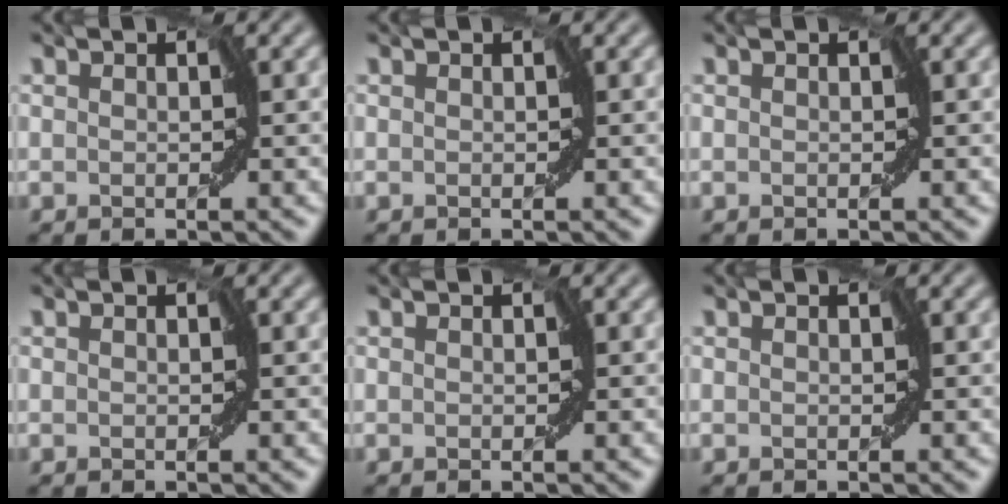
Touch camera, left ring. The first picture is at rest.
{"total": 0.0}
{"total": 0.0}
{"total": 0.0}
{"total": 0.0}
{"total": 0.0}